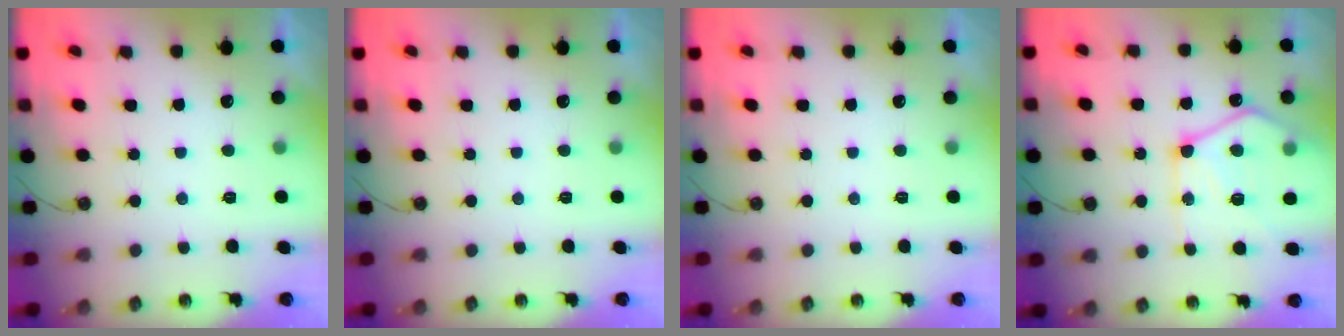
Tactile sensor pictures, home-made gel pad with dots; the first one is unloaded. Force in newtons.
{"total": 0.0}
{"total": 0.0}
{"total": 17.4, "press": 17.3, "slide": 1.5}